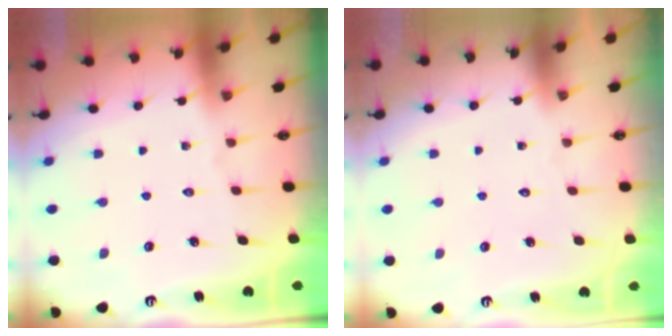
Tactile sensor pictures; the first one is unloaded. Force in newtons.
{"total": 1.6, "press": 1.6, "slide": 0.1}